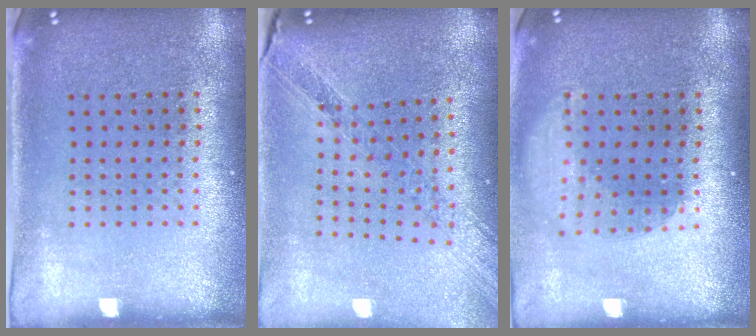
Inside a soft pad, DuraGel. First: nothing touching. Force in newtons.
{"total": 1.1, "press": 1.1, "slide": 0.2}
{"total": 1.6, "press": 1.2, "slide": 1.0}